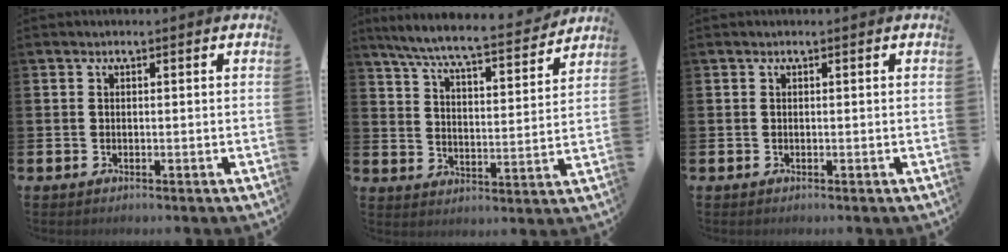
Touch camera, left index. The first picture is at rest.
{"total": 7.4, "force": [6.9, 0.4, 2.7], "torque": [-0.085, -0.050, 0.117]}
{"total": 0.0}